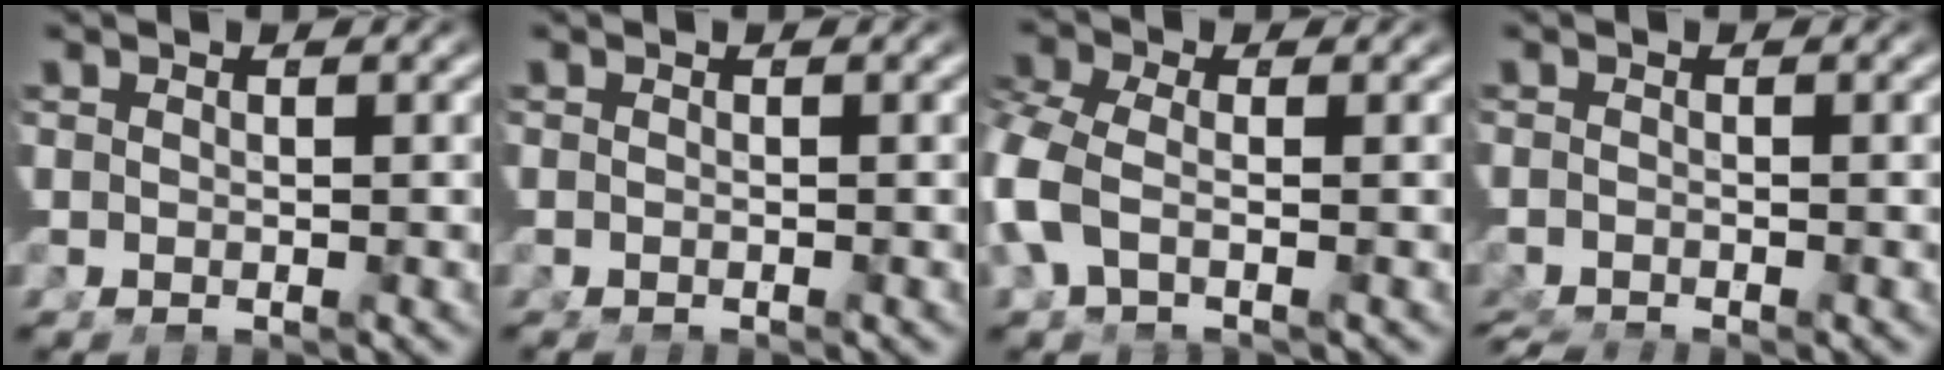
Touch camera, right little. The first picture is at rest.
{"total": 0.6, "force": [-0.6, 0.1, 0.1], "torque": [-0.008, -0.005, -0.008]}
{"total": 3.3, "force": [-0.7, 1.6, 2.8], "torque": [-0.083, -0.016, -0.001]}
{"total": 1.8, "force": [-1.7, 0.2, 0.4], "torque": [-0.014, -0.012, -0.024]}